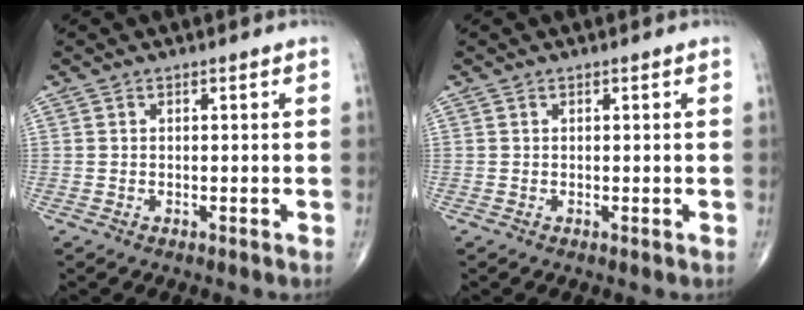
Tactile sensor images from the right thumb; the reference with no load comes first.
{"total": 0.0}